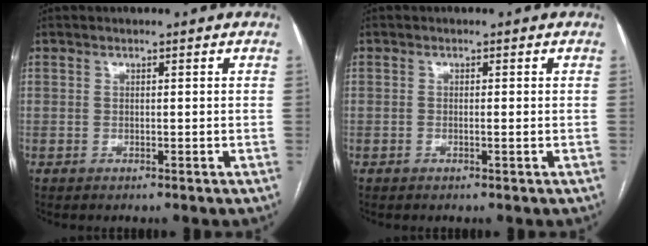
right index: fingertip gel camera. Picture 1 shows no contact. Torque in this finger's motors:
{"motor_torque": [-0.07, 0.31, -0.04, -0.01]}